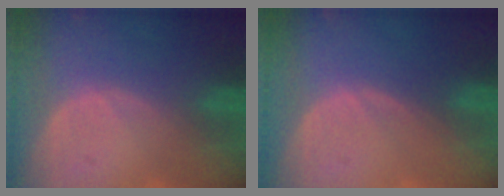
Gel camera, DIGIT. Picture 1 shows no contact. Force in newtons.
{"total": 0.0}